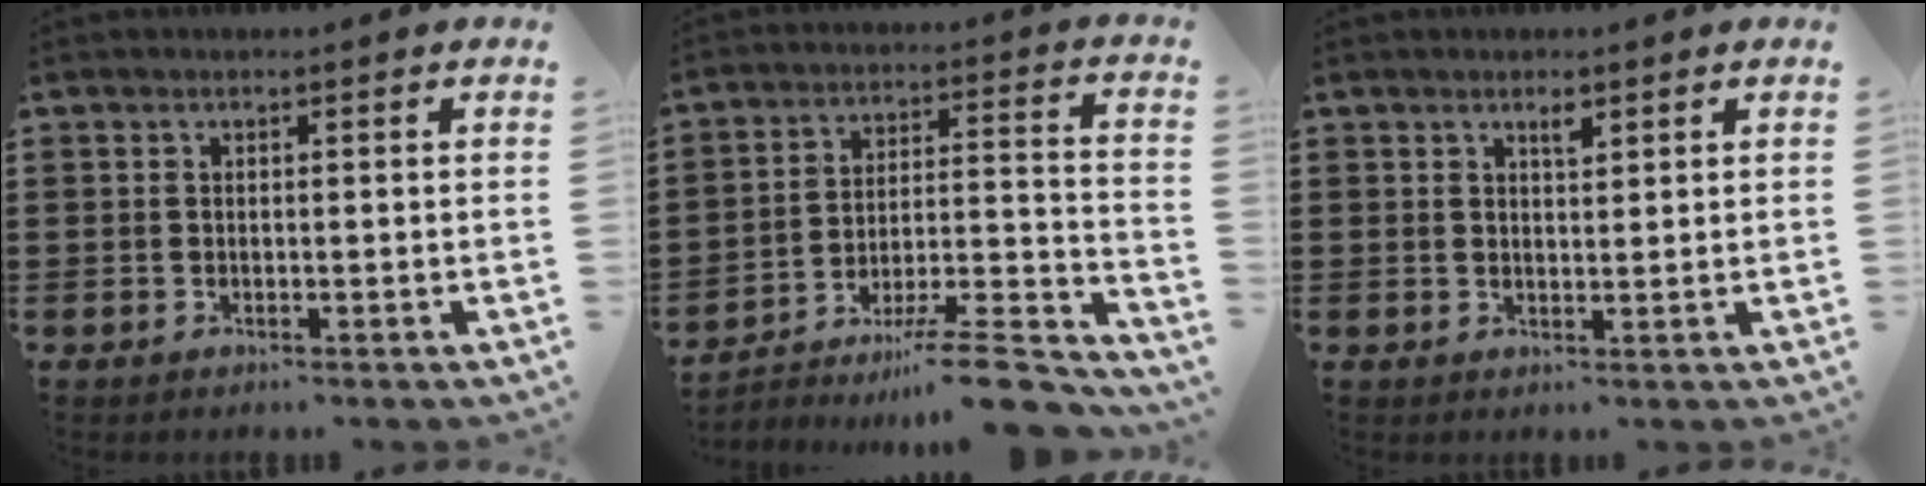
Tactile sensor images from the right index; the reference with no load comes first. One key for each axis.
{"total": 11.3, "fx": -9.2, "fy": 1.4, "fz": 6.3, "tx": -0.083, "ty": 0.027, "tz": -0.172}
{"total": 1.7, "fx": 1.1, "fy": 0.5, "fz": 1.1, "tx": -0.016, "ty": 0.000, "tz": 0.017}